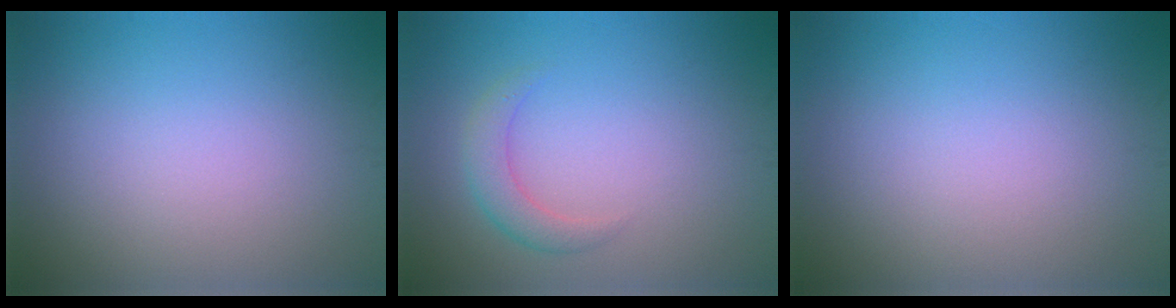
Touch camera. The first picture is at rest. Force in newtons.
{"total": 2.3, "press": 2.3, "slide": 0.1}
{"total": 0.0}